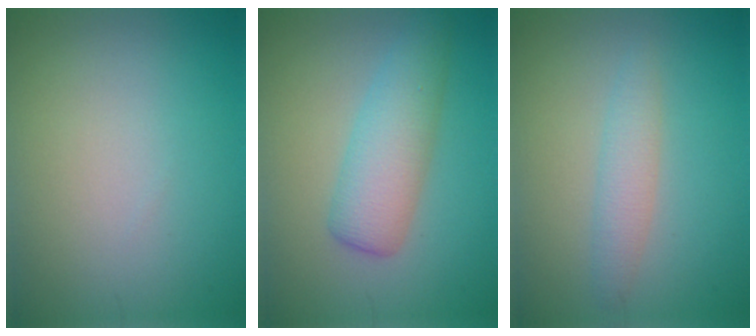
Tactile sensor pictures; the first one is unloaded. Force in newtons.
{"total": 4.5, "press": 4.5, "slide": 0.1}
{"total": 2.1, "press": 2.1, "slide": 0.1}